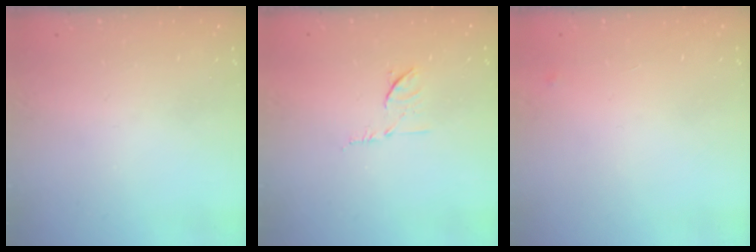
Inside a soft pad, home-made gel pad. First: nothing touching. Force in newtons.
{"total": 6.6, "press": 6.5, "slide": 0.9}
{"total": 2.5, "press": 2.4, "slide": 0.4}